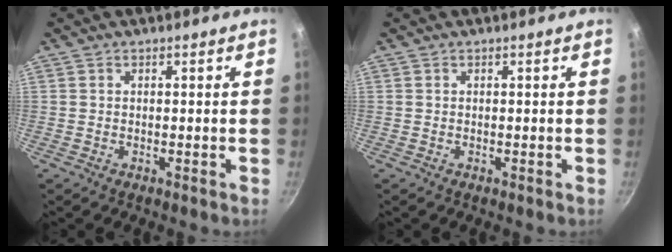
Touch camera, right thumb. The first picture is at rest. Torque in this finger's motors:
{"motor_torque": [0.00, -0.03, 0.08, 0.01, 0.02]}